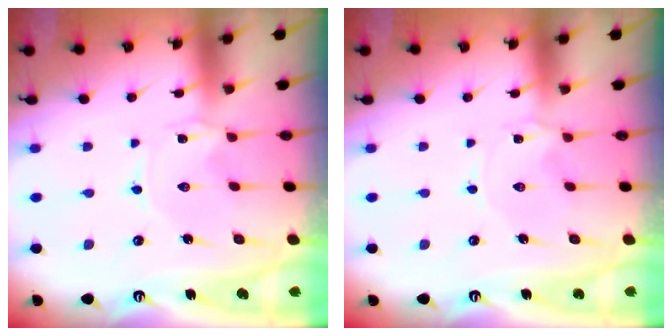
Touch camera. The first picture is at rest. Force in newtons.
{"total": 2.6, "press": 2.6, "slide": 0.4}